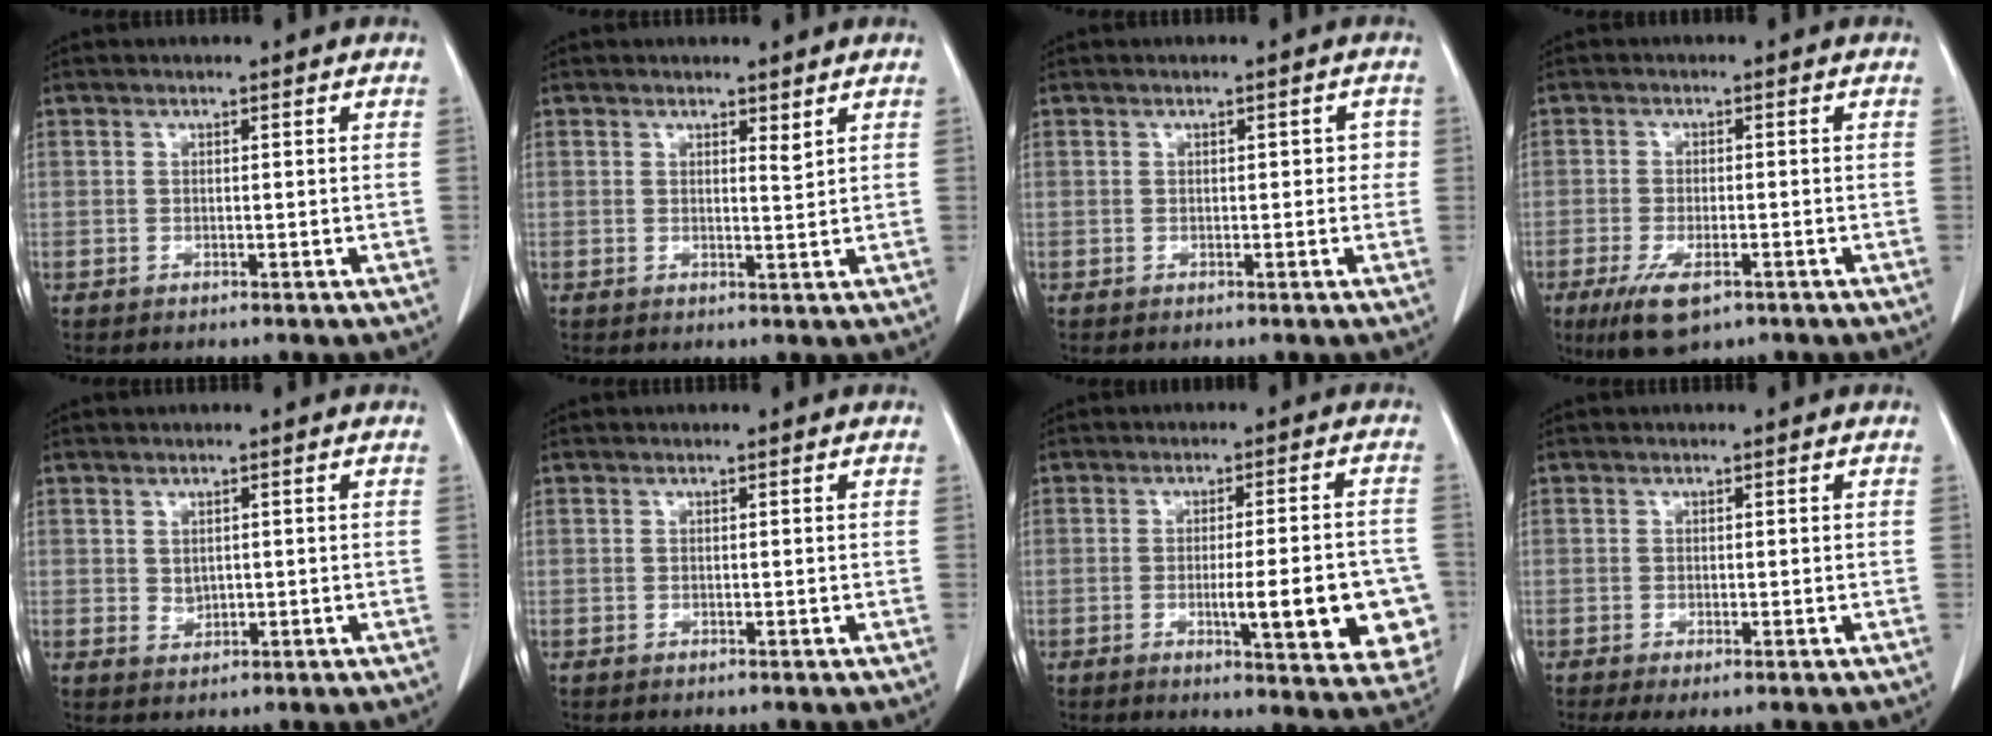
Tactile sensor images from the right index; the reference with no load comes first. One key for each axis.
{"total": 1.3, "fx": 1.0, "fy": 0.2, "fz": 0.8, "tx": -0.013, "ty": -0.009, "tz": 0.017}
{"total": 2.0, "fx": 0.2, "fy": 1.2, "fz": 1.6, "tx": -0.012, "ty": 0.012, "tz": 0.001}
{"total": 6.7, "fx": -3.8, "fy": 2.2, "fz": 5.1, "tx": -0.101, "ty": -0.017, "tz": -0.058}
{"total": 1.5, "fx": 0.4, "fy": 1.2, "fz": 0.9, "tx": -0.014, "ty": -0.003, "tz": 0.014}
{"total": 0.0}
{"total": 13.5, "fx": -3.6, "fy": 2.6, "fz": 12.8, "tx": -0.114, "ty": 0.007, "tz": -0.032}
{"total": 2.4, "fx": -1.3, "fy": 0.6, "fz": 2.0, "tx": -0.036, "ty": -0.010, "tz": -0.019}